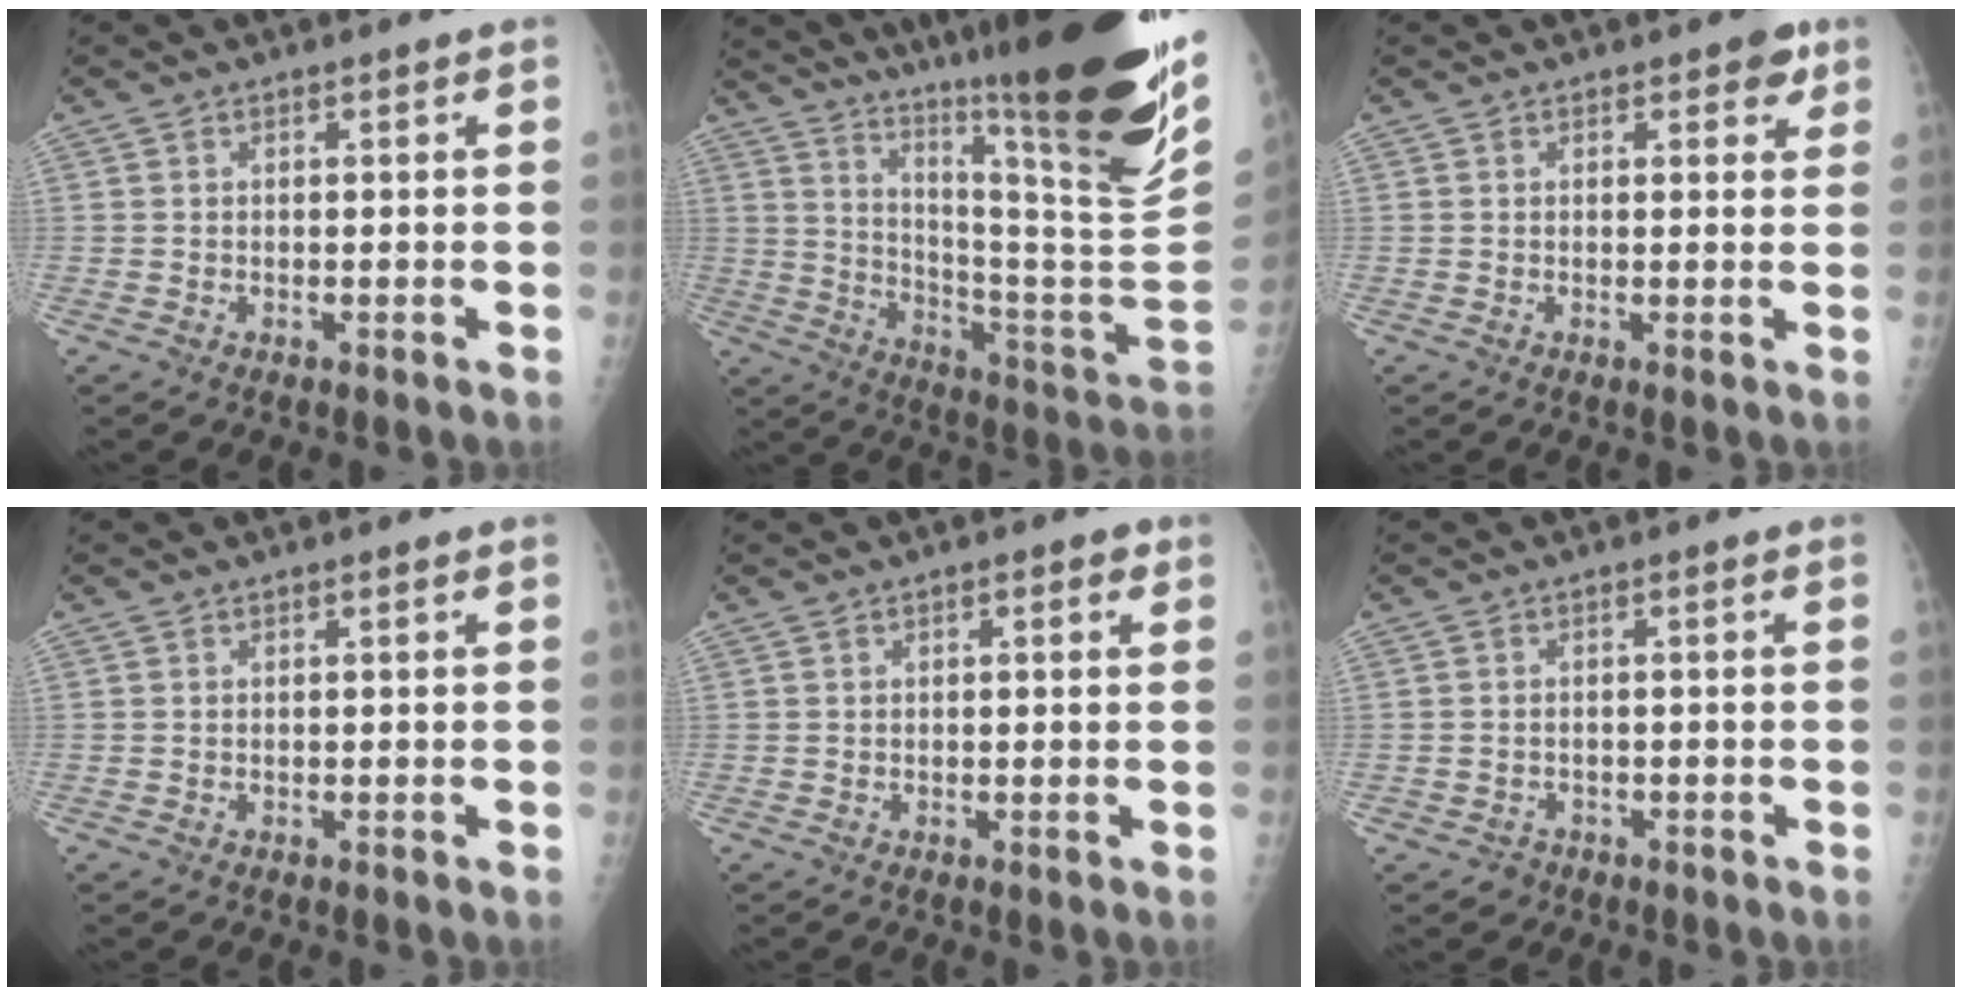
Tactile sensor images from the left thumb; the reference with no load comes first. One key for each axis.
{"total": 34.7, "fx": 23.1, "fy": 3.1, "fz": 25.7, "tx": -0.327, "ty": -0.119, "tz": 0.343}
{"total": 3.2, "fx": 1.8, "fy": 1.7, "fz": 2.0, "tx": -0.003, "ty": -0.004, "tz": 0.017}
{"total": 0.0}
{"total": 2.3, "fx": 0.8, "fy": 1.0, "fz": 1.9, "tx": -0.021, "ty": 0.002, "tz": 0.006}
{"total": 2.1, "fx": -1.2, "fy": 1.7, "fz": 0.1, "tx": 0.005, "ty": 0.010, "tz": -0.017}